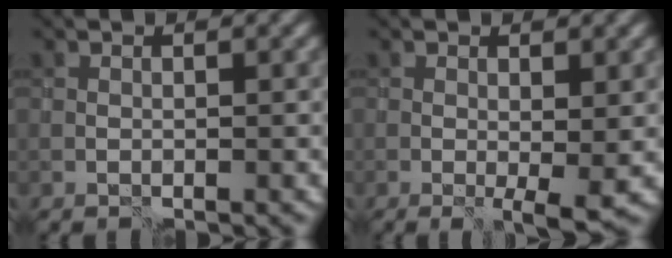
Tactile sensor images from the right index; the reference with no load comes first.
{"total": 2.4, "force": [-0.4, 0.2, 2.4], "torque": [-0.032, -0.007, -0.006]}